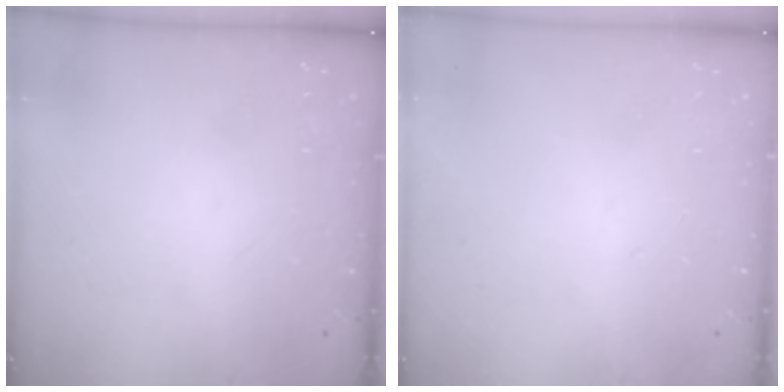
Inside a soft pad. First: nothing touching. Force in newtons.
{"total": 0.0}